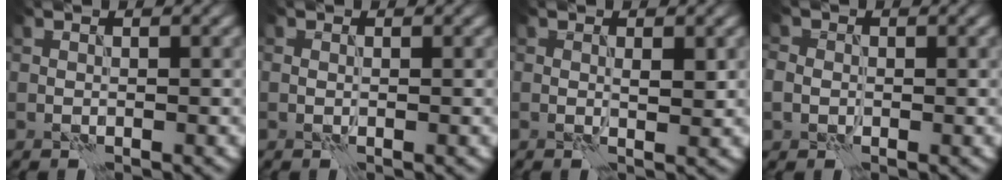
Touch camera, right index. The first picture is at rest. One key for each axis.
{"total": 0.6, "fx": 0.1, "fy": 0.4, "fz": 0.4, "tx": -0.008, "ty": -0.002, "tz": 0.002}
{"total": 1.4, "fx": 0.2, "fy": 0.5, "fz": 1.3, "tx": -0.019, "ty": -0.003, "tz": 0.004}
{"total": 2.4, "fx": 0.0, "fy": 2.1, "fz": 1.1, "tx": -0.017, "ty": 0.005, "tz": -0.006}